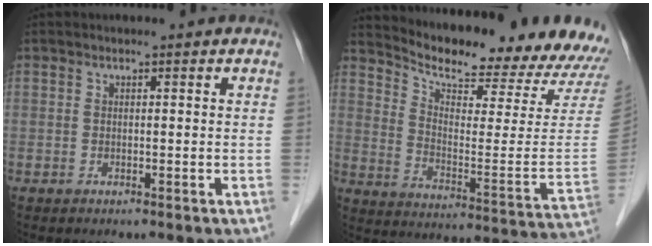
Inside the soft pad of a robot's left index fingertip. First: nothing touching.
{"total": 22.2, "force": [21.0, 3.1, 6.4], "torque": [-0.102, -0.085, 0.270]}